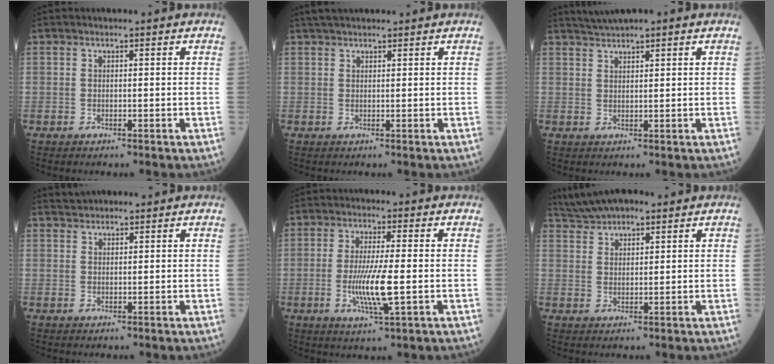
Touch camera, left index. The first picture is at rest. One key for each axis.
{"total": 4.1, "fx": 3.5, "fy": 0.8, "fz": 1.9, "tx": -0.028, "ty": 0.035, "tz": 0.060}
{"total": 3.4, "fx": 2.9, "fy": 0.0, "fz": 1.8, "tx": -0.041, "ty": 0.026, "tz": 0.055}
{"total": 2.0, "fx": 1.9, "fy": 0.6, "fz": 0.1, "tx": -0.010, "ty": 0.020, "tz": 0.036}
{"total": 7.5, "fx": -1.3, "fy": 0.4, "fz": 7.4, "tx": -0.148, "ty": -0.016, "tz": -0.026}
{"total": 6.4, "fx": 5.3, "fy": 2.0, "fz": 3.0, "tx": -0.065, "ty": 0.038, "tz": 0.101}